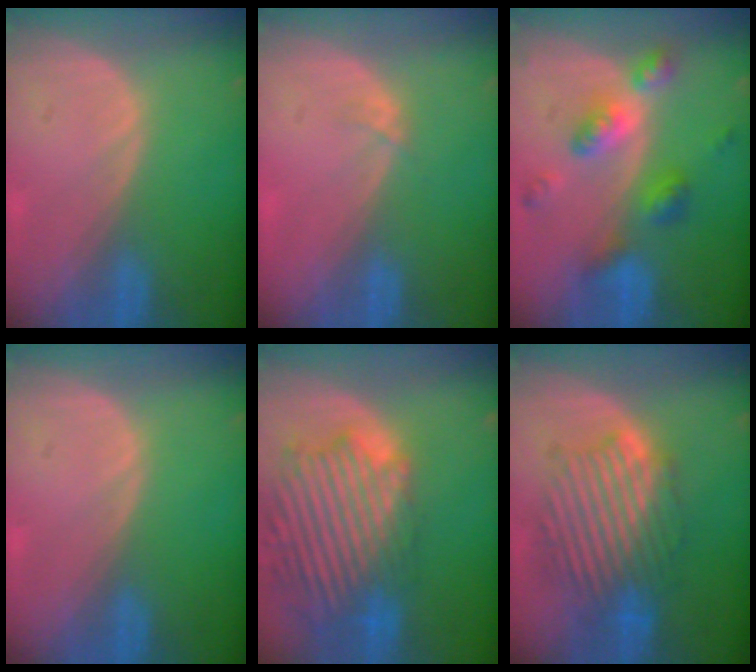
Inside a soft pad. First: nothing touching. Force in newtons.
{"total": 1.2, "press": 0.9, "slide": 0.7}
{"total": 7.1, "press": 7.0, "slide": 0.6}
{"total": 0.0}
{"total": 14.3, "press": 12.4, "slide": 7.1}
{"total": 9.2, "press": 9.2, "slide": 0.5}